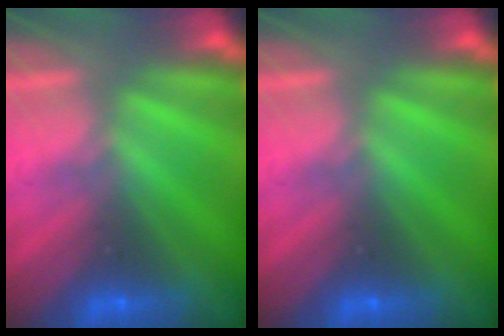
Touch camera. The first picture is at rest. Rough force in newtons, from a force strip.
{"total": 0.0}